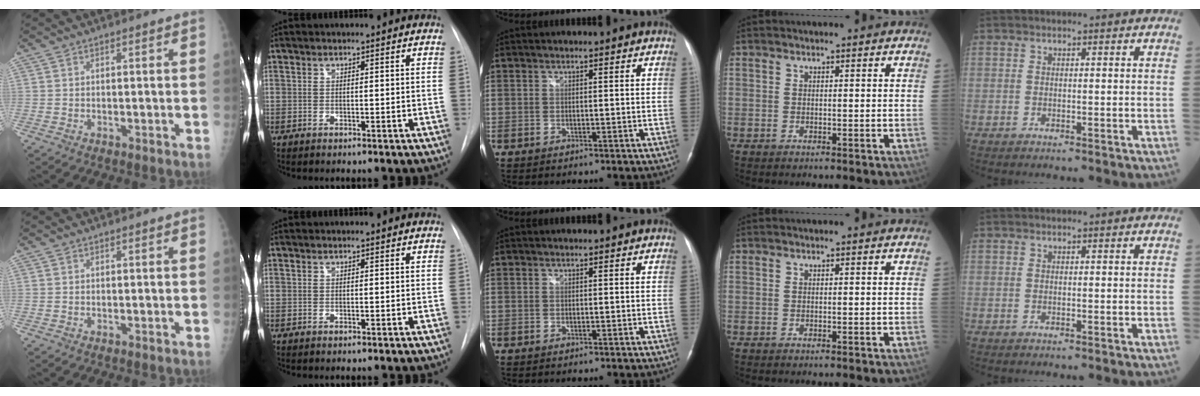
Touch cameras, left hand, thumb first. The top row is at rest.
{"index": {"total": 0.8, "force": [-0.7, -0.1, -0.1], "torque": [0.002, -0.006, -0.011]}}